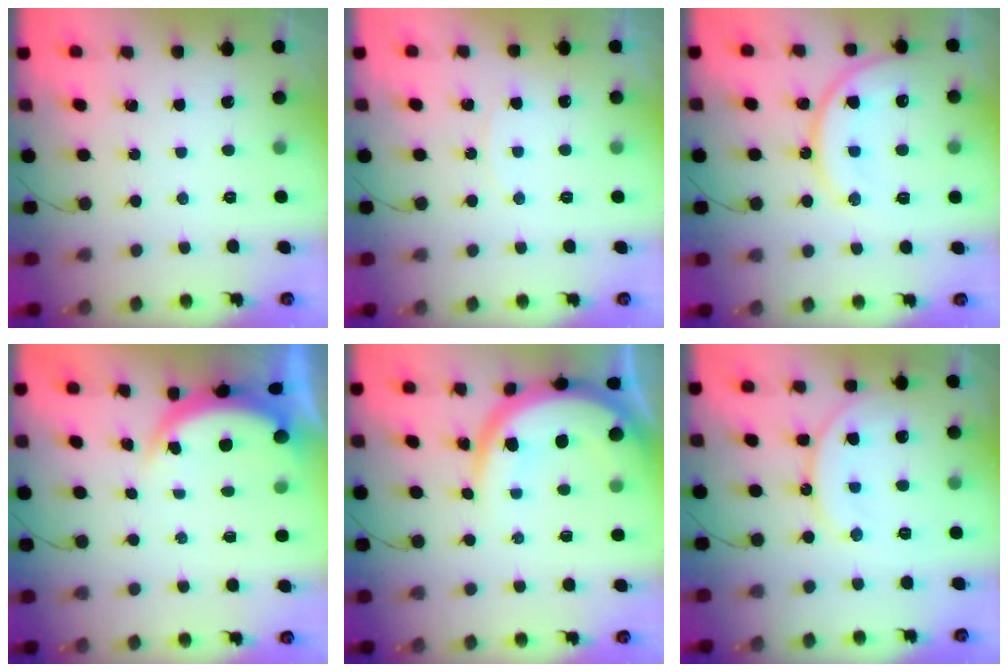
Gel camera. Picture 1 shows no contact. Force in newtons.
{"total": 3.0, "press": 3.0, "slide": 0.4}
{"total": 14.7, "press": 14.6, "slide": 1.3}
{"total": 4.8, "press": 4.8, "slide": 0.8}
{"total": 13.2, "press": 13.2, "slide": 1.4}
{"total": 14.3, "press": 14.2, "slide": 1.6}